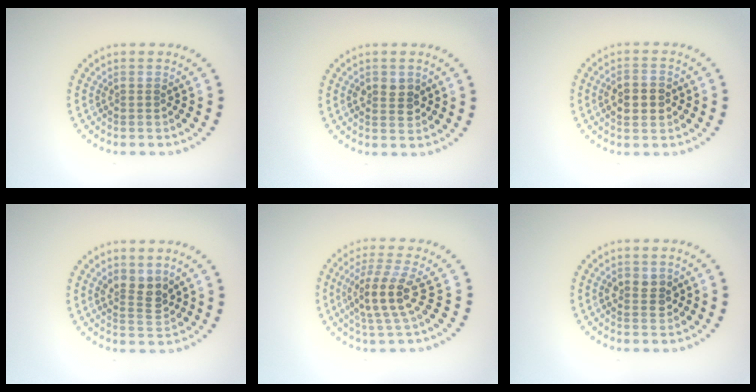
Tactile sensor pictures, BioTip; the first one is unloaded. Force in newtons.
{"total": 2.1, "press": 2.1, "slide": 0.2}
{"total": 3.9, "press": 3.9, "slide": 0.2}
{"total": 2.7, "press": 2.4, "slide": 1.1}
{"total": 4.2, "press": 3.6, "slide": 2.1}
{"total": 2.1, "press": 2.1, "slide": 0.2}